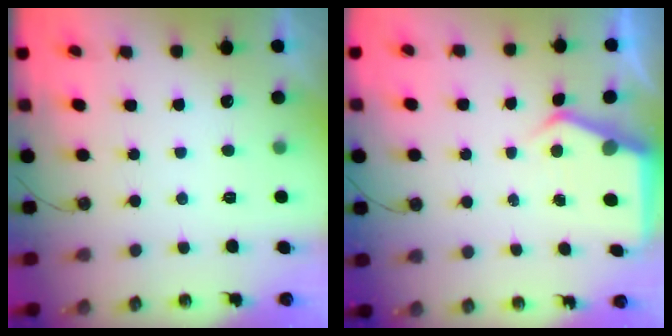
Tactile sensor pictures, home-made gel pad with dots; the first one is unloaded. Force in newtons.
{"total": 4.3, "press": 4.2, "slide": 0.6}